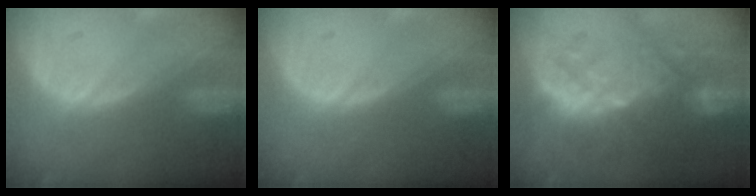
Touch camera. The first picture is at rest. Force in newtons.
{"total": 0.0}
{"total": 9.1, "press": 9.0, "slide": 1.6}